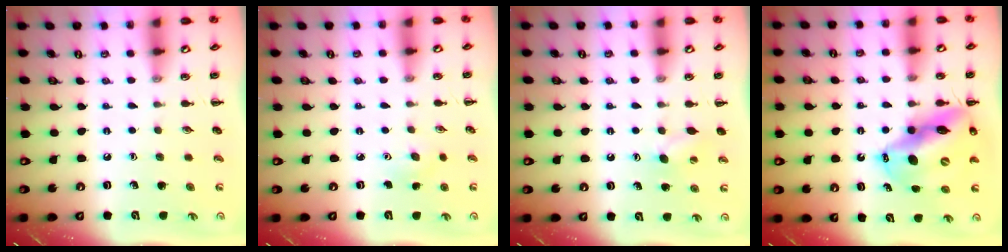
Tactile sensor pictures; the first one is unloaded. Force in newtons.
{"total": 3.0, "press": 2.8, "slide": 0.8}
{"total": 5.3, "press": 5.1, "slide": 1.3}
{"total": 16.1, "press": 15.4, "slide": 4.6}